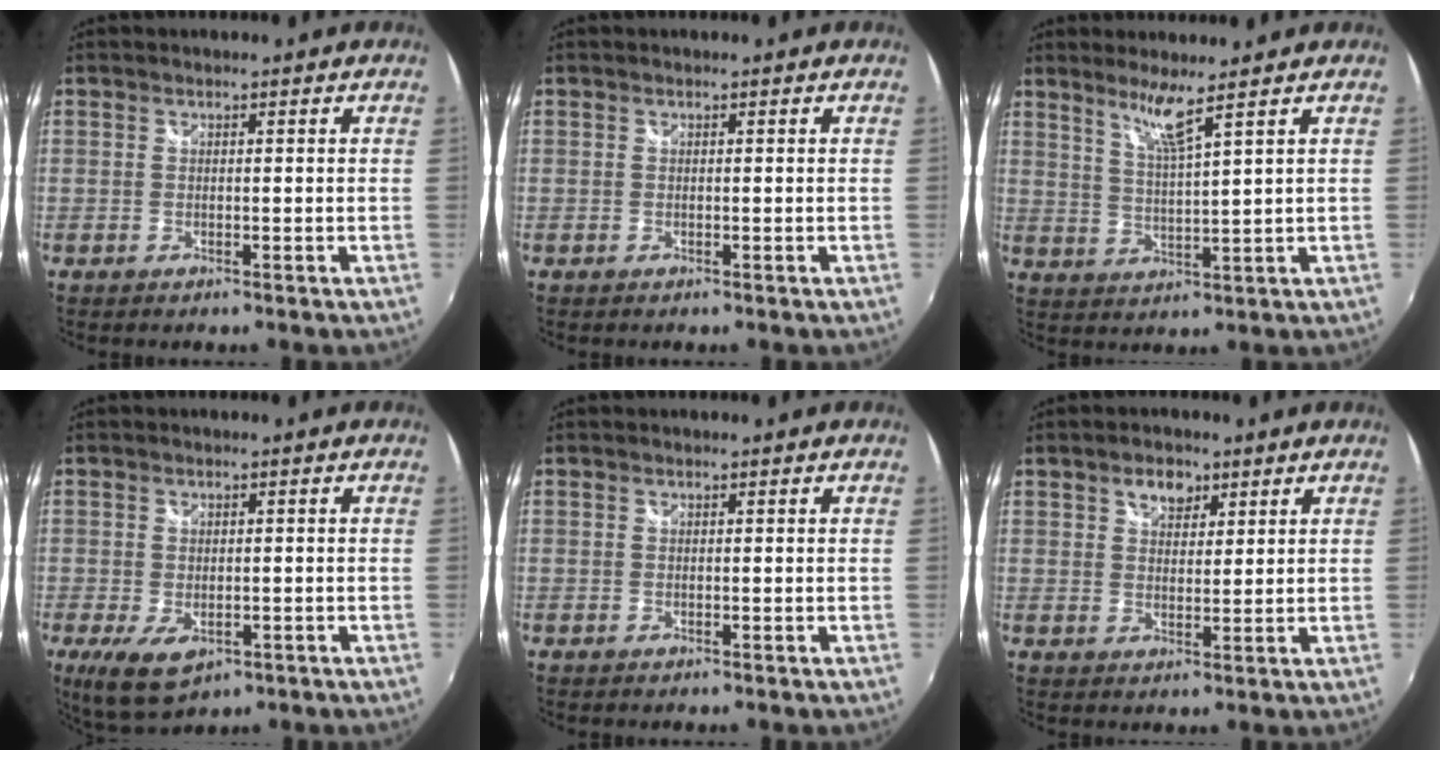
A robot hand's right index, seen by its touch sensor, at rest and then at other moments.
{"total": 0.0}
{"total": 5.1, "force": [3.9, -0.9, 3.2], "torque": [-0.063, -0.007, 0.075]}
{"total": 7.4, "force": [-3.1, 4.1, 5.3], "torque": [-0.111, -0.027, -0.048]}
{"total": 0.0}
{"total": 4.3, "force": [2.5, 2.8, 2.1], "torque": [-0.026, 0.009, 0.044]}